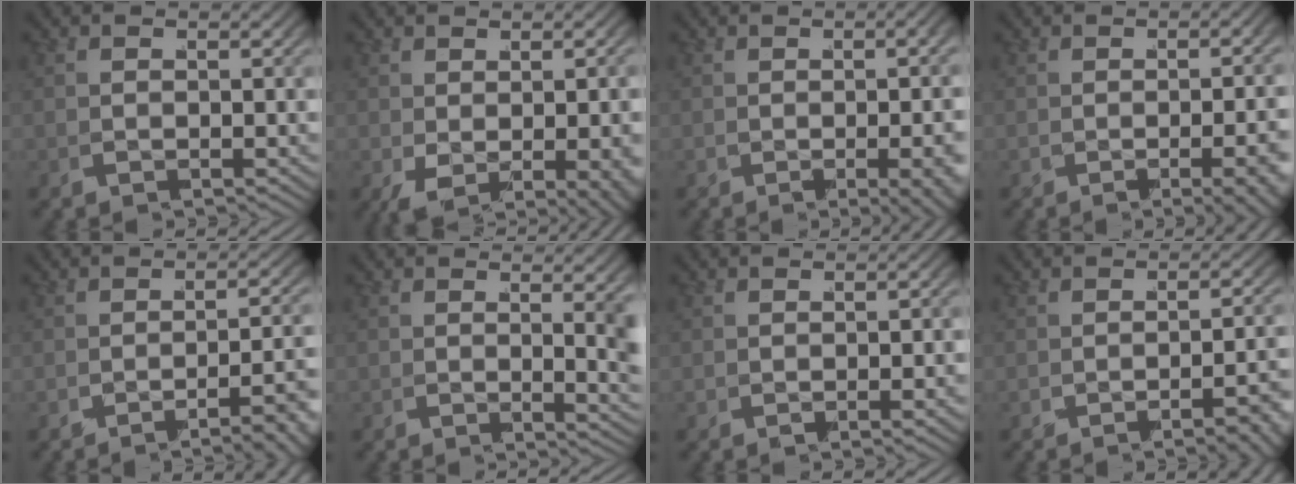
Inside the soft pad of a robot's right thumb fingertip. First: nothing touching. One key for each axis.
{"total": 2.9, "fx": -0.3, "fy": 0.6, "fz": 2.8, "tx": -0.028, "ty": -0.014, "tz": 0.010}
{"total": 5.6, "fx": -0.5, "fy": 1.5, "fz": 5.3, "tx": -0.047, "ty": 0.008, "tz": -0.010}
{"total": 5.3, "fx": -1.1, "fy": 1.3, "fz": 5.0, "tx": -0.042, "ty": 0.014, "tz": -0.022}
{"total": 4.5, "fx": -2.9, "fy": 0.4, "fz": 3.4, "tx": -0.040, "ty": 0.011, "tz": -0.049}
{"total": 3.8, "fx": 0.9, "fy": 1.2, "fz": 3.5, "tx": -0.028, "ty": 0.000, "tz": 0.013}
{"total": 0.8, "fx": -0.1, "fy": -0.2, "fz": 0.8, "tx": -0.004, "ty": 0.004, "tz": 0.001}
{"total": 3.3, "fx": -2.0, "fy": 0.3, "fz": 2.6, "tx": -0.023, "ty": 0.019, "tz": -0.038}